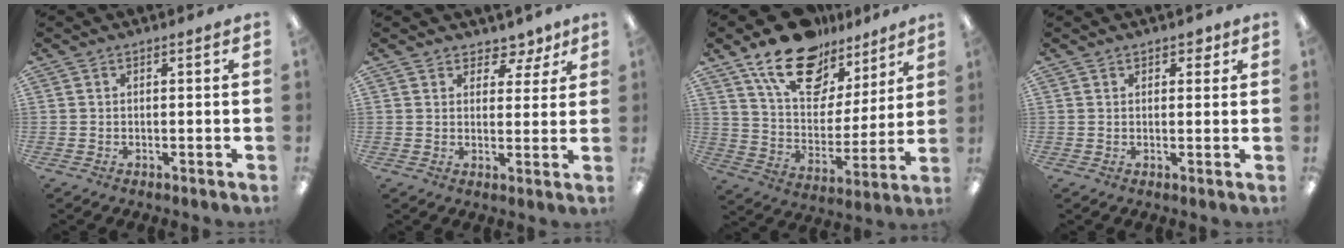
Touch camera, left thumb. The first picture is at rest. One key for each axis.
{"total": 5.1, "fx": 3.9, "fy": 3.1, "fz": 1.1, "tx": -0.007, "ty": -0.025, "tz": 0.067}
{"total": 18.8, "fx": 13.5, "fy": 10.0, "fz": 8.5, "tx": -0.148, "ty": -0.082, "tz": 0.239}
{"total": 2.4, "fx": 1.6, "fy": 1.4, "fz": 1.1, "tx": -0.007, "ty": -0.004, "tz": 0.025}